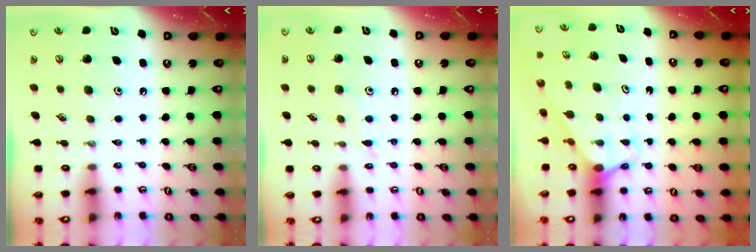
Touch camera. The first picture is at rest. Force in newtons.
{"total": 6.1, "press": 6.0, "slide": 0.7}
{"total": 2.8, "press": 2.8, "slide": 0.0}